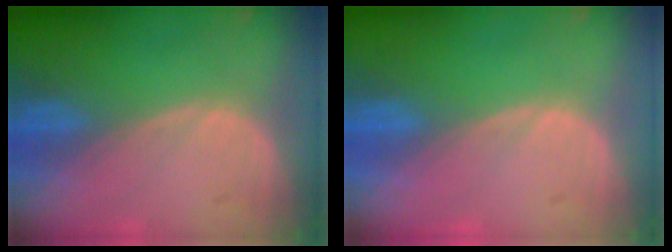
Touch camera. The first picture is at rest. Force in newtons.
{"total": 0.0}